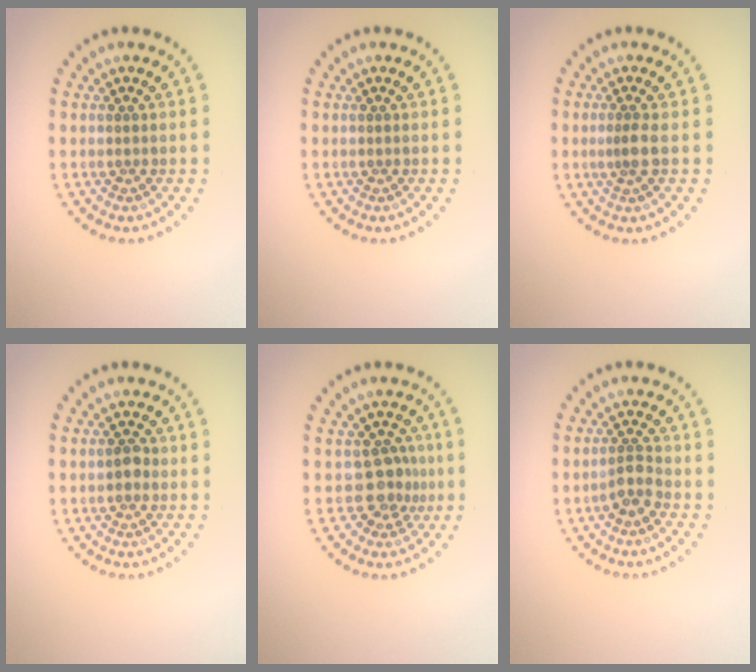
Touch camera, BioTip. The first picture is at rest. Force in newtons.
{"total": 0.0}
{"total": 1.1, "press": 0.7, "slide": 0.9}
{"total": 1.3, "press": 1.3, "slide": 0.1}
{"total": 2.7, "press": 2.0, "slide": 1.7}
{"total": 2.0, "press": 1.6, "slide": 1.2}